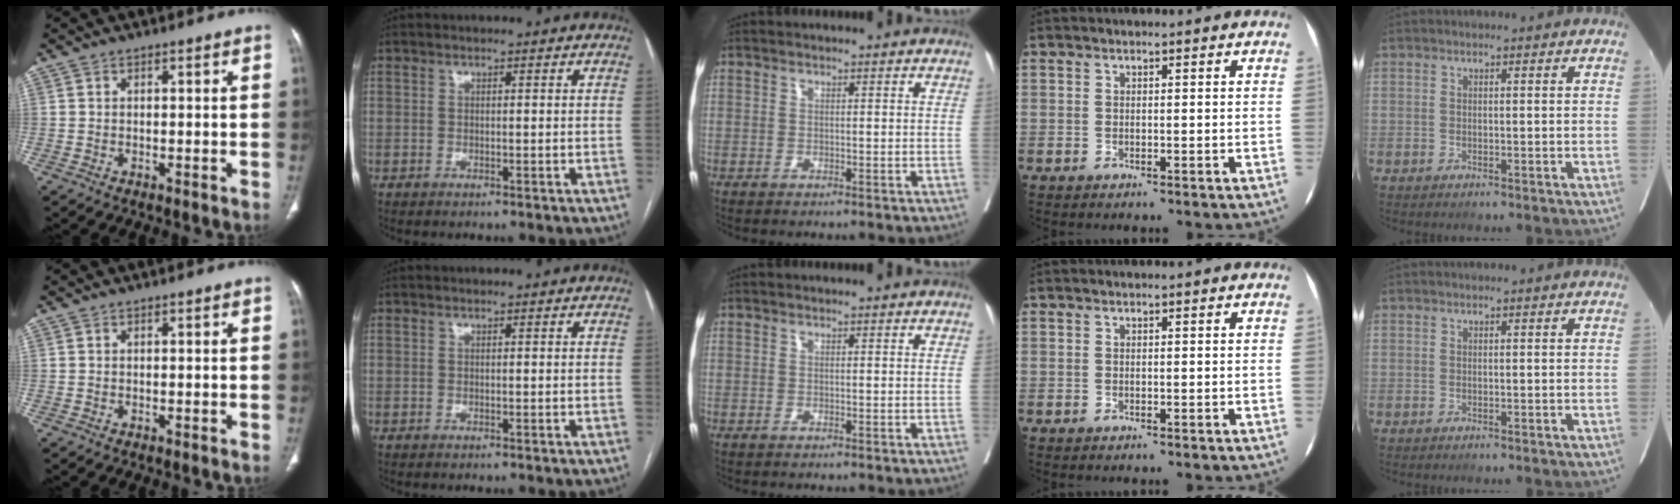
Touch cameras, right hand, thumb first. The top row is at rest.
{}